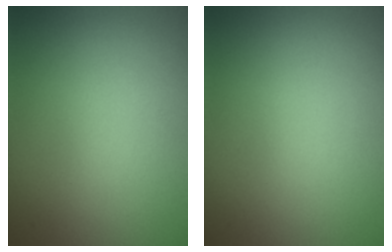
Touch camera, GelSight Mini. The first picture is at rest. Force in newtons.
{"total": 0.0}